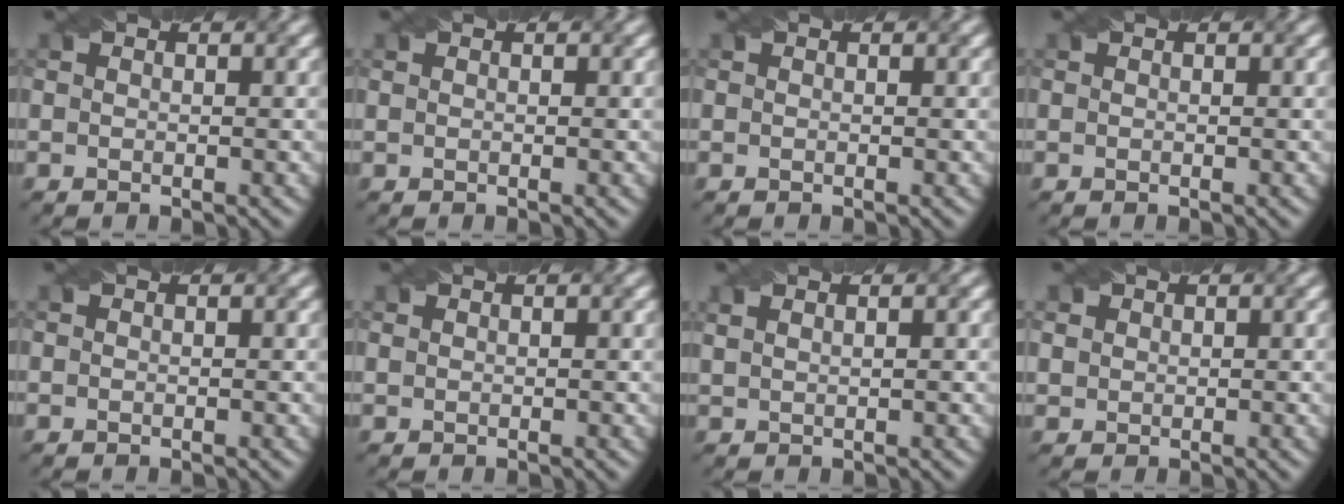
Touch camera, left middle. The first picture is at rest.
{"total": 0.0}
{"total": 0.0}
{"total": 0.0}
{"total": 0.0}
{"total": 0.5, "force": [0.4, 0.3, 0.1], "torque": [-0.002, -0.001, 0.011]}
{"total": 2.4, "force": [1.4, 1.1, 1.6], "torque": [-0.015, 0.004, 0.006]}
{"total": 1.5, "force": [0.8, 1.3, 0.3], "torque": [-0.010, -0.002, 0.022]}